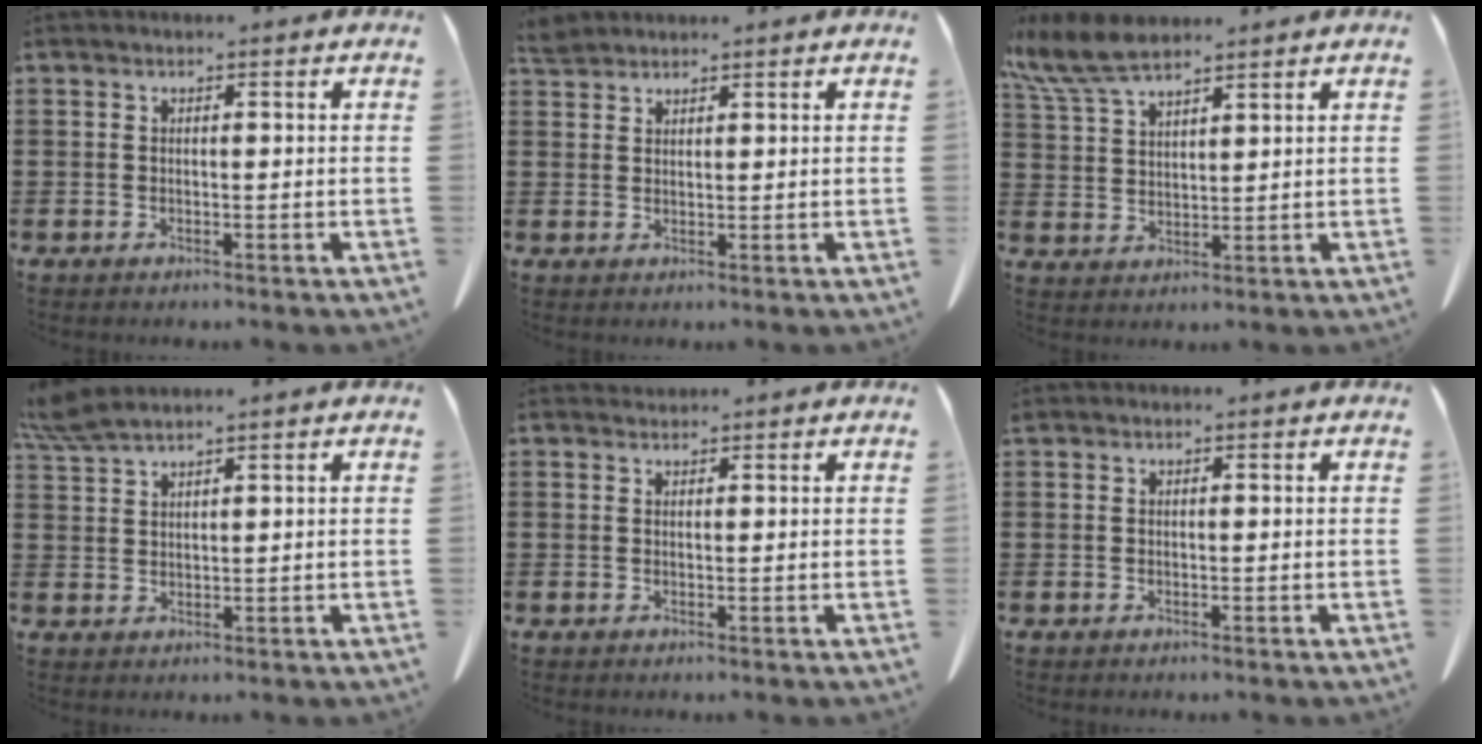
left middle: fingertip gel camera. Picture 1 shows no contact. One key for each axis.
{"total": 2.3, "fx": 2.2, "fy": 0.5, "fz": 0.4, "tx": -0.016, "ty": 0.002, "tz": 0.045}
{"total": 7.3, "fx": 5.8, "fy": 2.1, "fz": 3.9, "tx": -0.100, "ty": -0.008, "tz": 0.107}
{"total": 3.8, "fx": 3.3, "fy": 0.4, "fz": 1.9, "tx": -0.048, "ty": -0.005, "tz": 0.061}
{"total": 0.9, "fx": 0.8, "fy": 0.2, "fz": 0.0, "tx": -0.002, "ty": 0.000, "tz": 0.017}
{"total": 0.0}